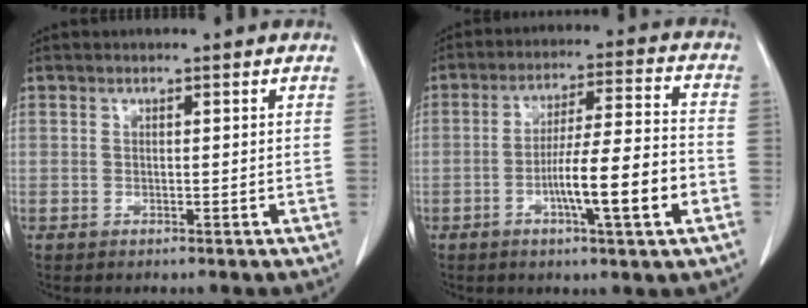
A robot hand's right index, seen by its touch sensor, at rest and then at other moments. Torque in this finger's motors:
{"motor_torque": [1.48, -0.66, 0.85, 0.18]}